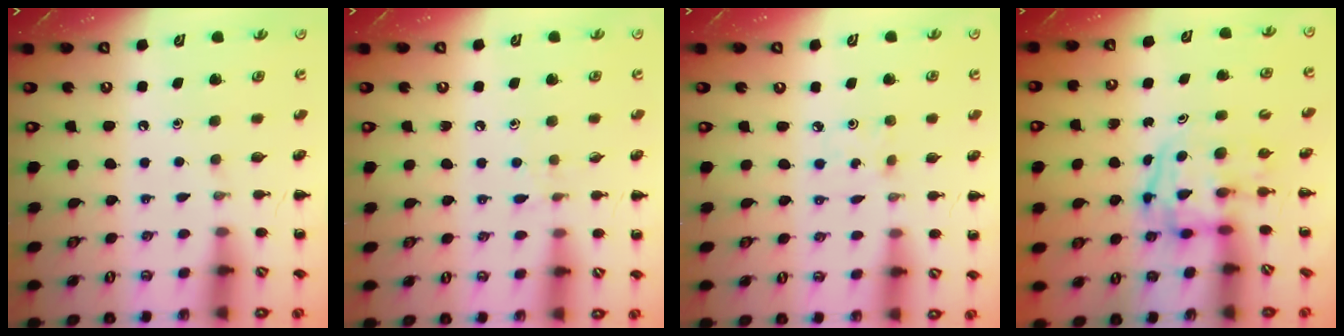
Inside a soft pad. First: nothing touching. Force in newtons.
{"total": 5.4, "press": 5.0, "slide": 2.2}
{"total": 1.2, "press": 1.1, "slide": 0.4}
{"total": 3.8, "press": 3.8, "slide": 0.6}